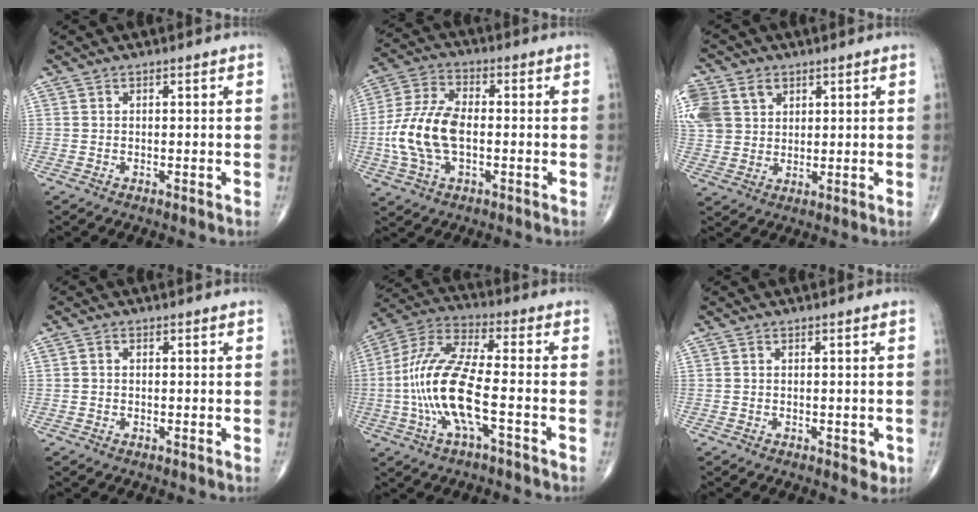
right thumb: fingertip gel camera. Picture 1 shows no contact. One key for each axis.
{"total": 13.1, "fx": -1.6, "fy": 7.1, "fz": 10.9, "tx": -0.234, "ty": 0.018, "tz": -0.033}
{"total": 17.5, "fx": 6.2, "fy": 13.8, "fz": 8.7, "tx": -0.234, "ty": 0.034, "tz": 0.131}
{"total": 1.0, "fx": 0.0, "fy": 0.8, "fz": 0.5, "tx": -0.007, "ty": 0.003, "tz": -0.001}
{"total": 15.6, "fx": -3.3, "fy": 4.4, "fz": 14.6, "tx": -0.323, "ty": 0.033, "tz": -0.068}
{"total": 2.3, "fx": -0.5, "fy": 1.4, "fz": 1.8, "tx": -0.011, "ty": -0.001, "tz": -0.005}